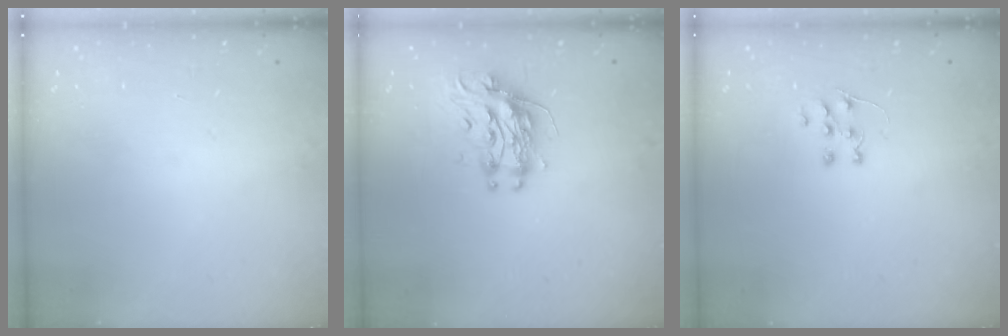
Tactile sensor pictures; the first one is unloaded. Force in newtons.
{"total": 10.3, "press": 10.3, "slide": 1.0}
{"total": 5.7, "press": 5.6, "slide": 0.4}